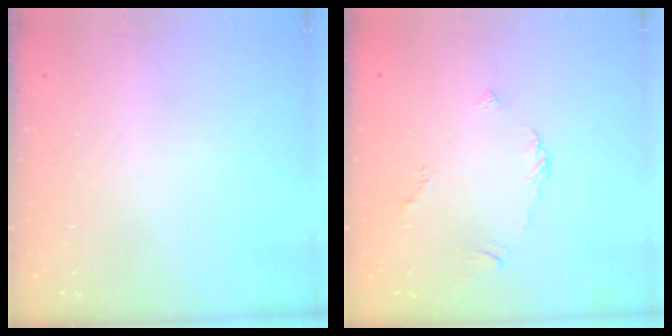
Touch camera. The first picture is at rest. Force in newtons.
{"total": 3.2, "press": 3.1, "slide": 0.6}